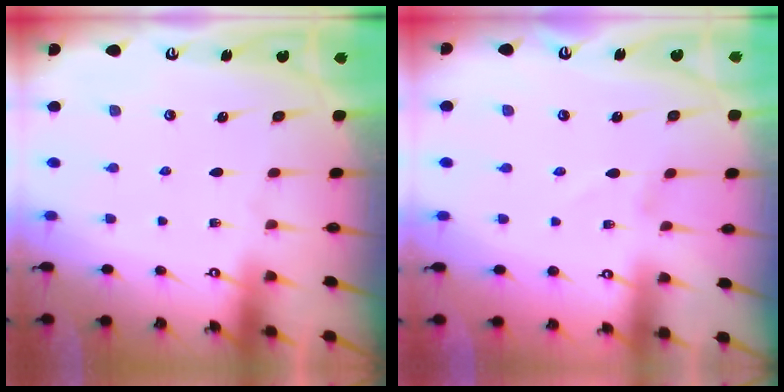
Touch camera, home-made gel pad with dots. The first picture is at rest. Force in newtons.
{"total": 1.2, "press": 1.2, "slide": 0.1}